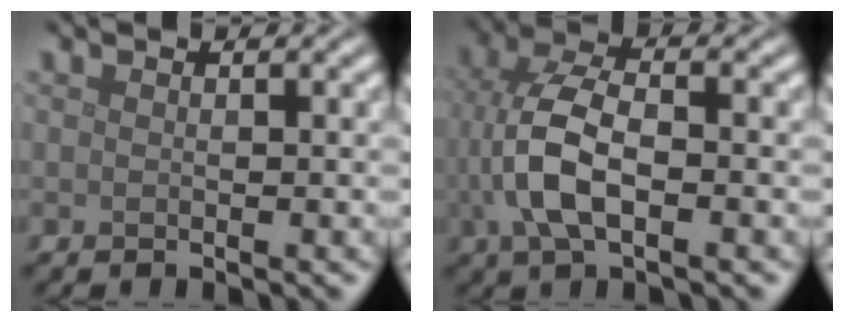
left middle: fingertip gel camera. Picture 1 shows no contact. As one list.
[{"total": 6.6, "force": [-1.0, 3.2, 5.6], "torque": [-0.133, 0.005, -0.021]}]